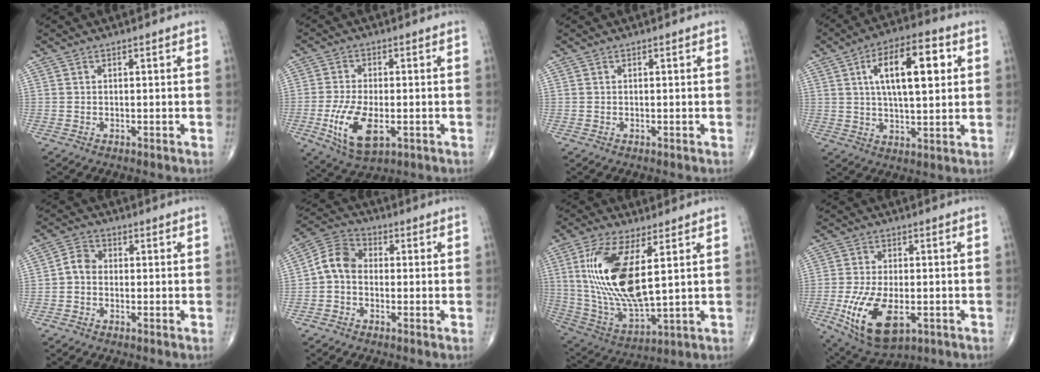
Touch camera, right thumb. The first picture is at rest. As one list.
[{"total": 10.7, "force": [-2.9, 5.1, 8.9], "torque": [-0.175, -0.007, -0.045]}, {"total": 0.0}, {"total": 14.9, "force": [4.0, 6.0, 13.1], "torque": [-0.200, 0.006, 0.063]}, {"total": 3.5, "force": [-0.6, 2.8, 2.0], "torque": [-0.027, 0.013, -0.024]}, {"total": 6.6, "force": [-0.9, 5.0, 4.2], "torque": [-0.064, 0.024, -0.035]}, {"total": 18.7, "force": [4.2, 7.0, 16.8], "torque": [-0.354, -0.026, 0.092]}, {"total": 13.8, "force": [-4.2, 7.0, 11.1], "torque": [-0.208, -0.003, -0.059]}]